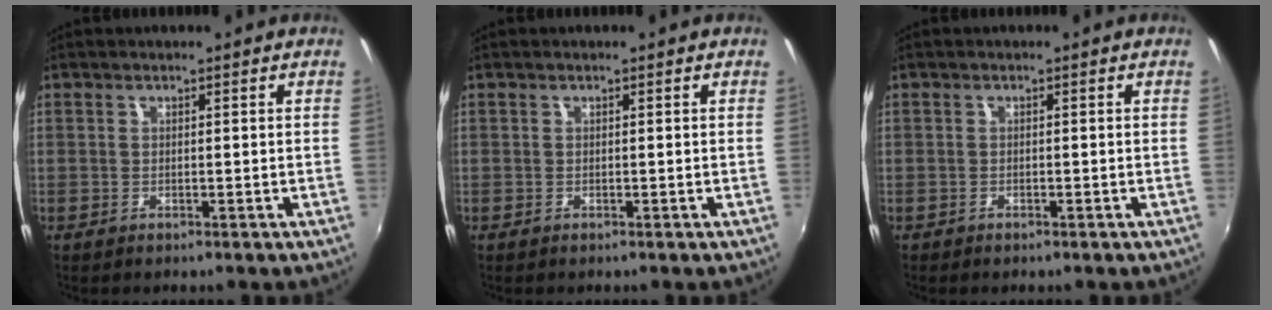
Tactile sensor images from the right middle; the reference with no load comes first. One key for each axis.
{"total": 0.0}
{"total": 0.6, "fx": -0.5, "fy": 0.3, "fz": 0.1, "tx": -0.005, "ty": -0.003, "tz": -0.010}